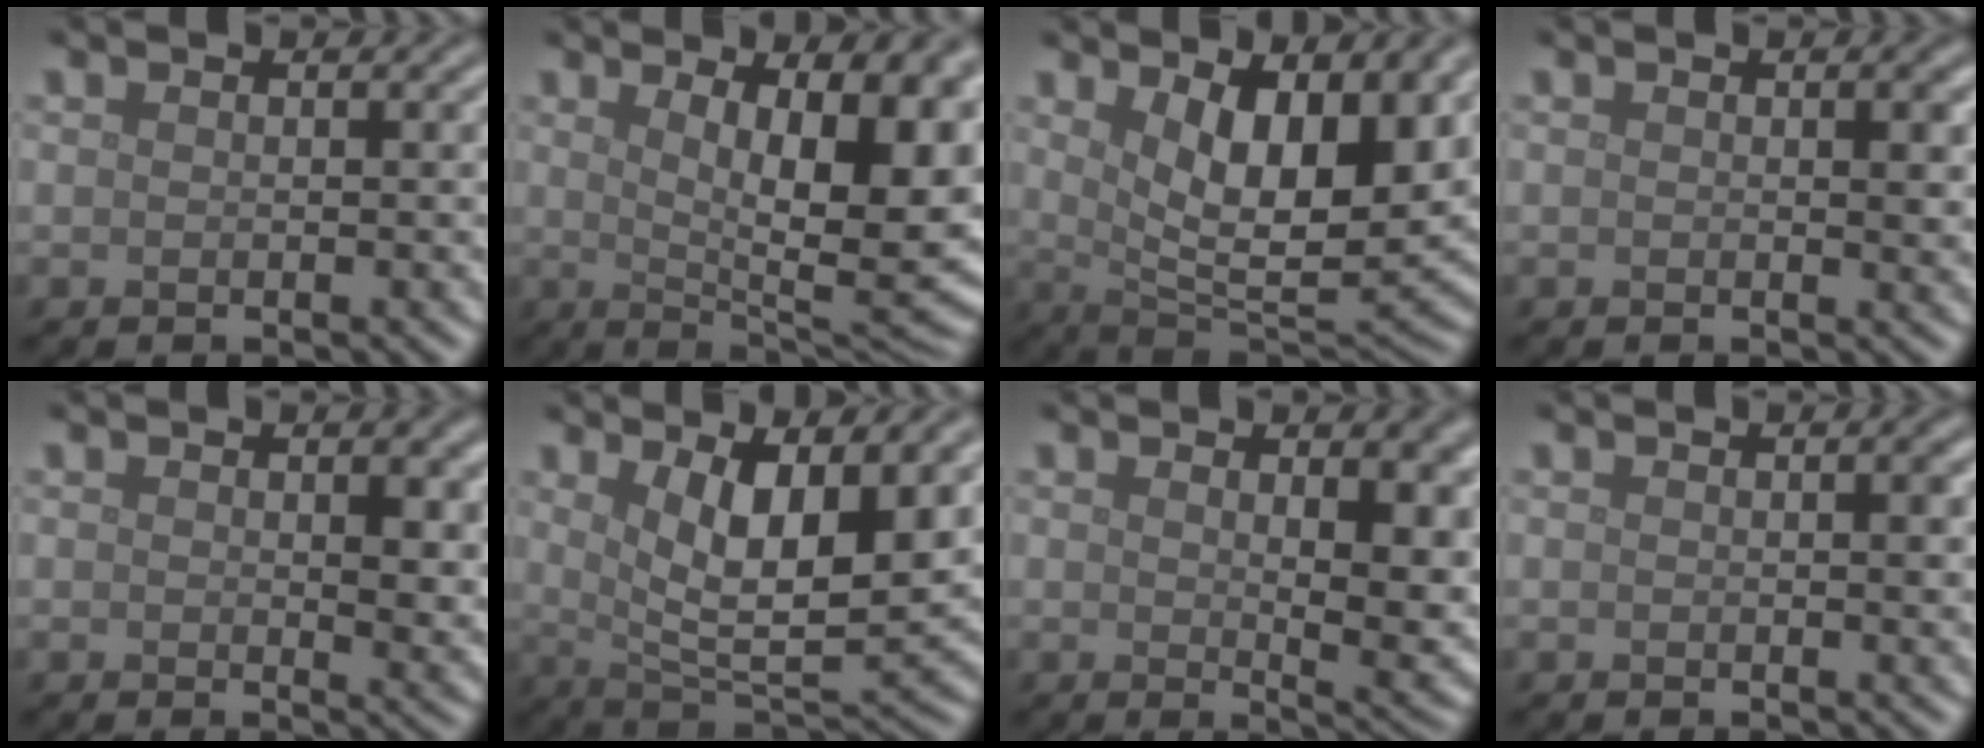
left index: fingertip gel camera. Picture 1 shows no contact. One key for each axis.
{"total": 14.1, "fx": 3.2, "fy": 5.2, "fz": 12.7, "tx": -0.129, "ty": 0.012, "tz": 0.045}
{"total": 9.9, "fx": 3.4, "fy": 4.0, "fz": 8.4, "tx": -0.134, "ty": -0.017, "tz": 0.056}
{"total": 1.4, "fx": 0.3, "fy": 0.3, "fz": 1.3, "tx": -0.015, "ty": -0.004, "tz": 0.004}
{"total": 3.2, "fx": 0.5, "fy": 1.6, "fz": 2.7, "tx": -0.031, "ty": -0.007, "tz": 0.010}
{"total": 8.5, "fx": 2.6, "fy": 3.0, "fz": 7.5, "tx": -0.131, "ty": -0.018, "tz": 0.049}
{"total": 7.6, "fx": 1.9, "fy": 3.0, "fz": 6.7, "tx": -0.074, "ty": -0.011, "tz": 0.035}
{"total": 0.9, "fx": 0.1, "fy": 0.1, "fz": 0.9, "tx": -0.011, "ty": 0.000, "tz": 0.002}